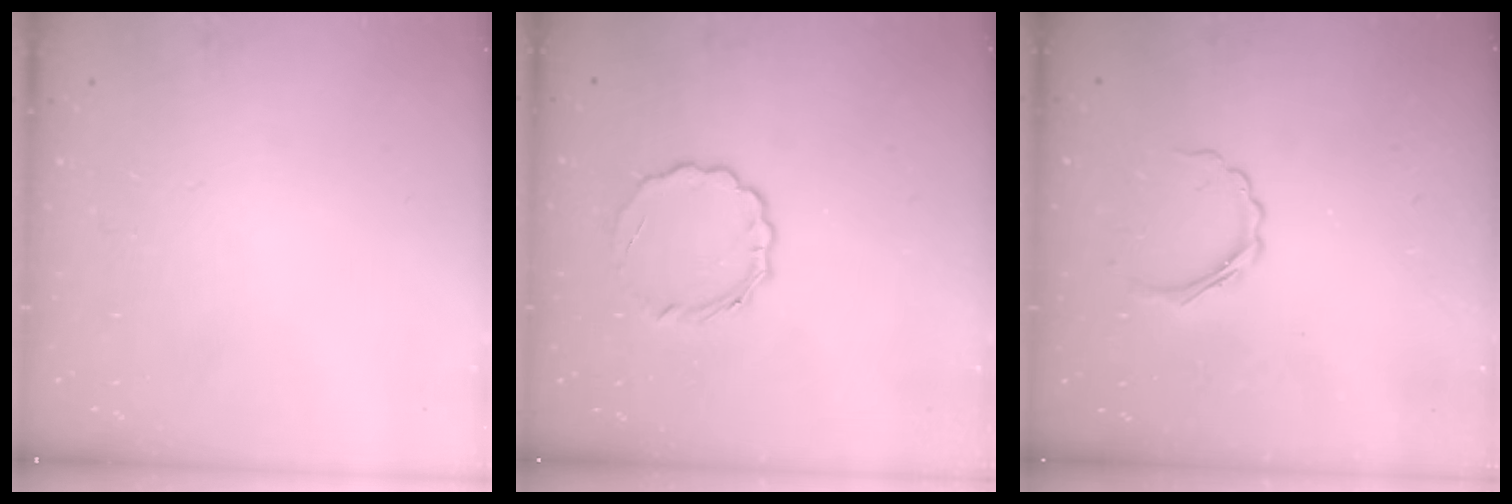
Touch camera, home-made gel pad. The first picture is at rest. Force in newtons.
{"total": 4.5, "press": 4.4, "slide": 0.7}
{"total": 4.1, "press": 4.0, "slide": 0.9}